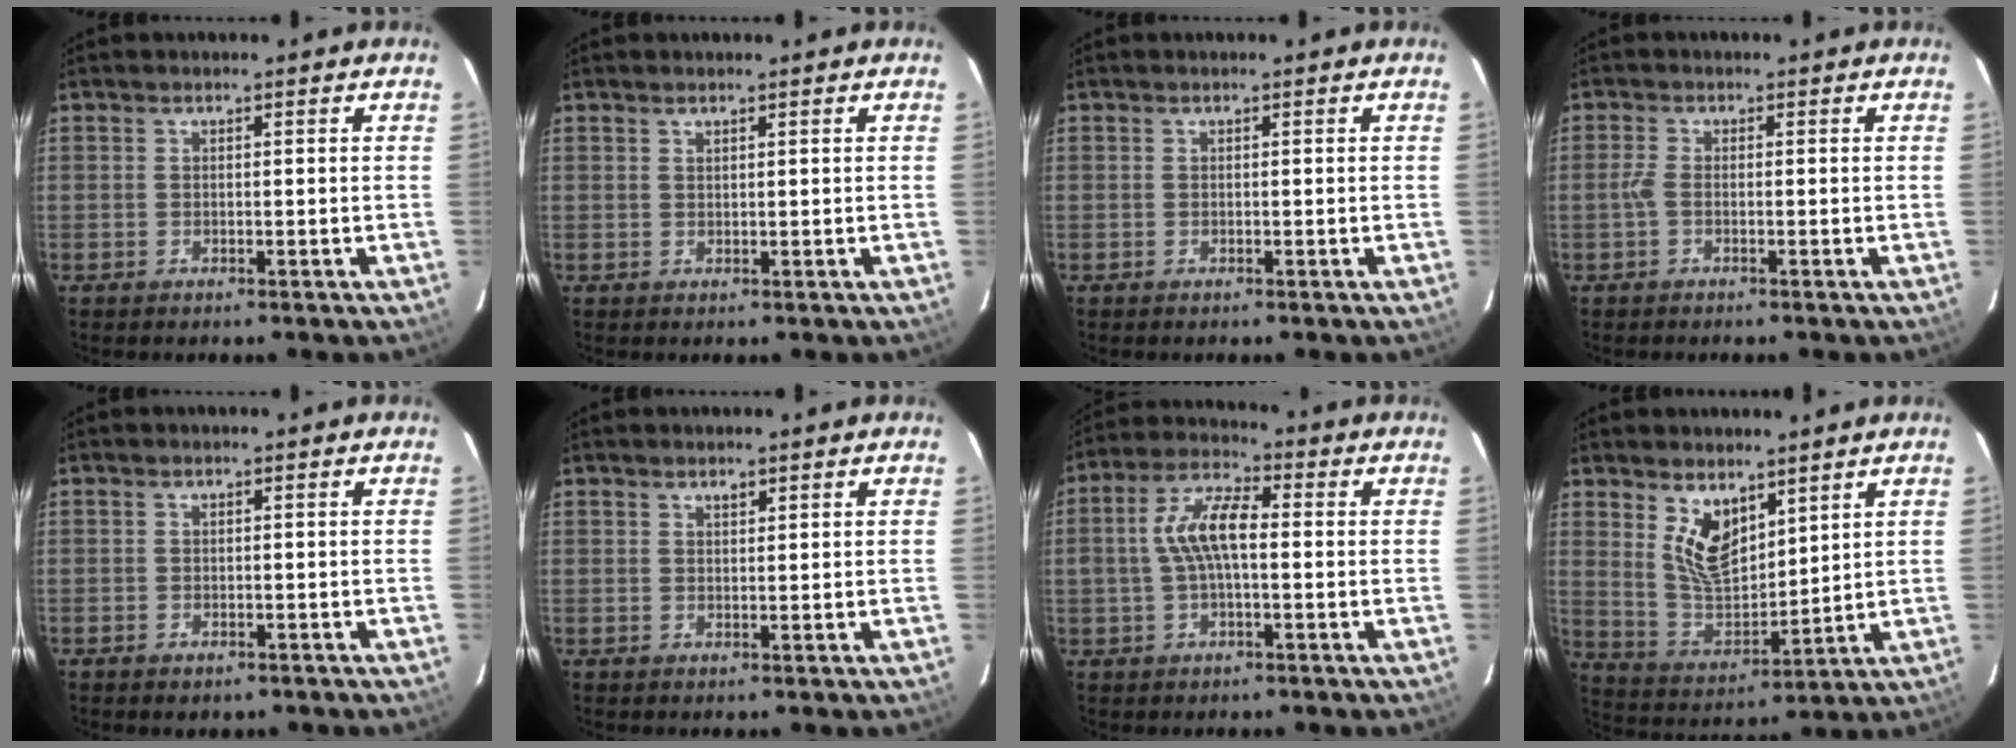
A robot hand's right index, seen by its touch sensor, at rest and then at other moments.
{"total": 0.6, "force": [0.5, 0.2, 0.2], "torque": [-0.002, 0.001, 0.011]}
{"total": 0.0}
{"total": 1.6, "force": [-0.6, 0.5, 1.4], "torque": [-0.033, 0.002, -0.014]}
{"total": 2.0, "force": [-1.2, 1.3, 0.9], "torque": [-0.017, -0.004, -0.017]}
{"total": 1.0, "force": [0.7, 0.5, 0.4], "torque": [-0.005, 0.002, 0.013]}
{"total": 8.5, "force": [-0.2, 3.5, 7.7], "torque": [-0.157, 0.020, -0.005]}
{"total": 10.0, "force": [5.8, 5.1, 6.4], "torque": [-0.118, -0.003, 0.126]}